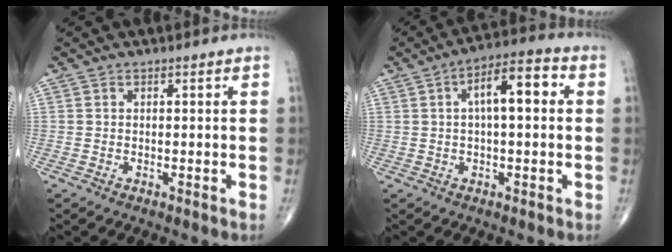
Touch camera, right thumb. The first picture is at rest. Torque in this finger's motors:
{"motor_torque": [1.88, 2.78, 1.06, 0.11, 0.10]}